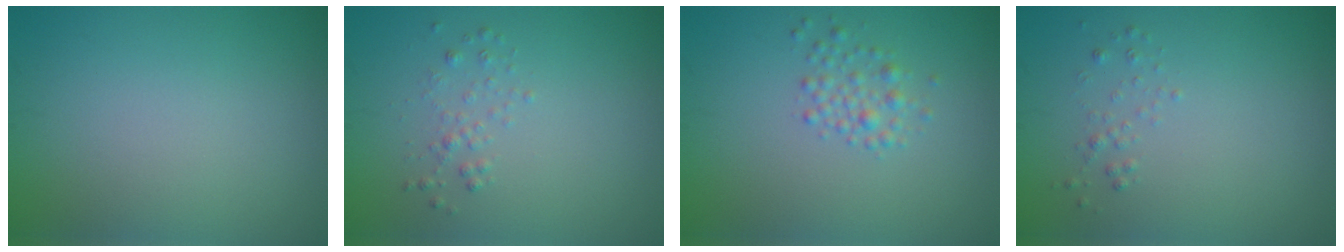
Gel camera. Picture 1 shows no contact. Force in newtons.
{"total": 1.0, "press": 1.0, "slide": 0.0}
{"total": 1.7, "press": 1.7, "slide": 0.1}
{"total": 0.7, "press": 0.7, "slide": 0.1}